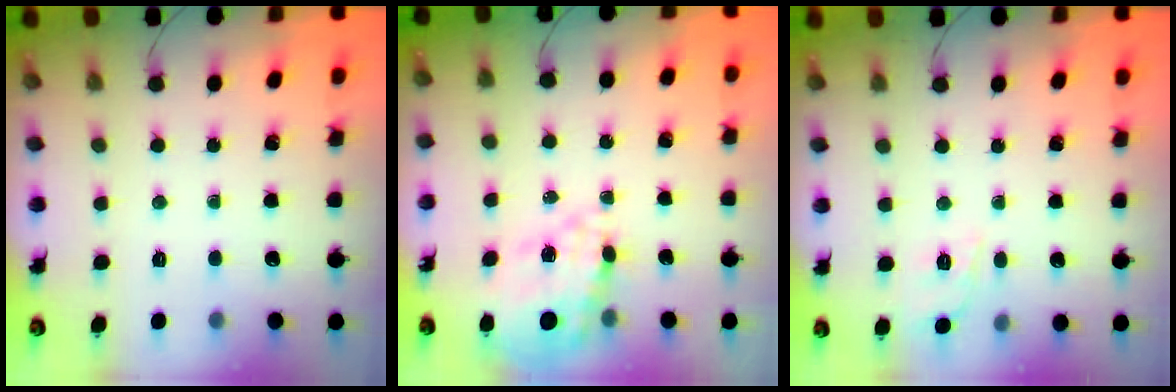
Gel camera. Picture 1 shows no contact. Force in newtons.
{"total": 17.1, "press": 16.7, "slide": 3.8}
{"total": 8.0, "press": 7.9, "slide": 1.6}